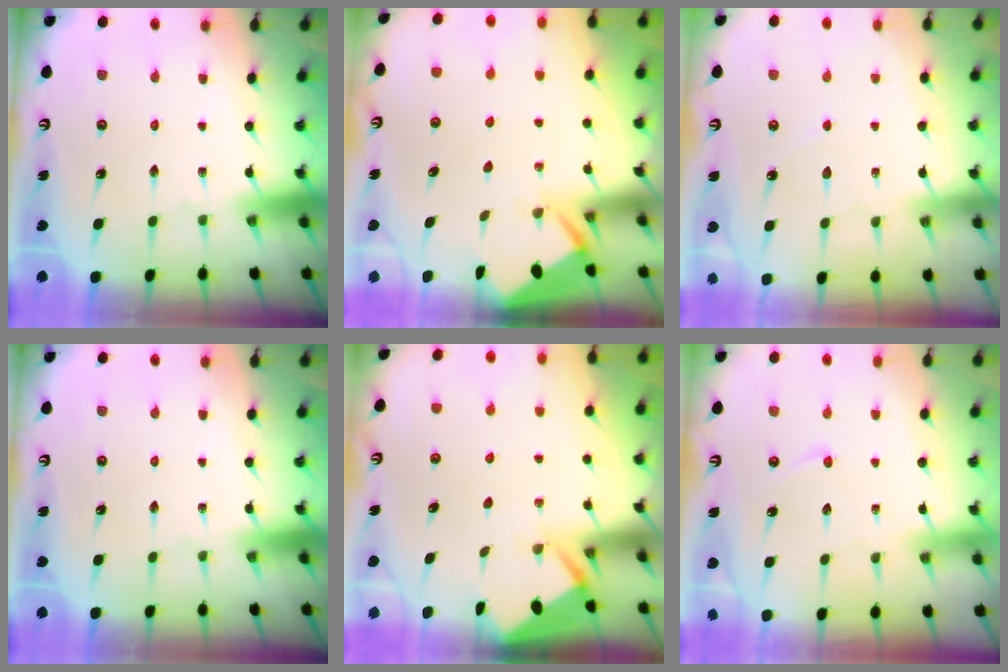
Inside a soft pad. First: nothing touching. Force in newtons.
{"total": 2.8, "press": 2.8, "slide": 0.4}
{"total": 3.2, "press": 3.2, "slide": 0.4}
{"total": 0.0}
{"total": 2.8, "press": 2.8, "slide": 0.3}
{"total": 2.9, "press": 2.9, "slide": 0.3}